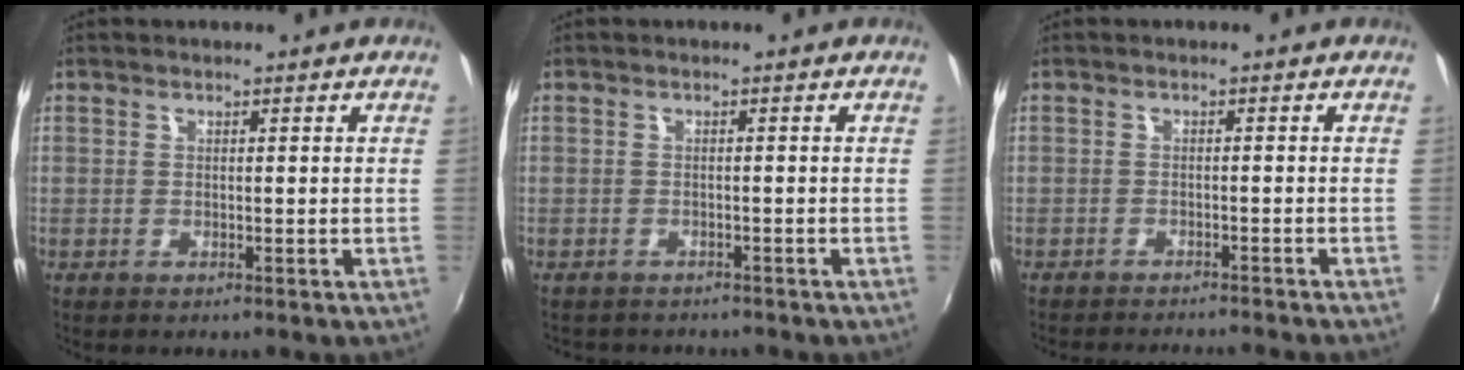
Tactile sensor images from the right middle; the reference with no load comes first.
{"total": 3.2, "force": [-2.9, 1.2, 0.6], "torque": [-0.019, -0.012, -0.041]}
{"total": 6.9, "force": [-6.5, 0.0, 2.5], "torque": [-0.058, -0.010, -0.095]}